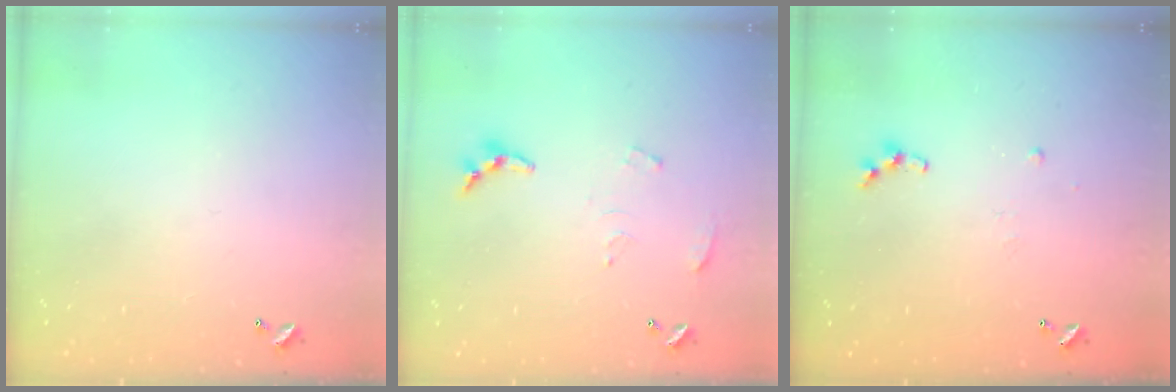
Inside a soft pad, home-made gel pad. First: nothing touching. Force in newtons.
{"total": 6.2, "press": 6.2, "slide": 0.5}
{"total": 7.2, "press": 7.1, "slide": 0.7}